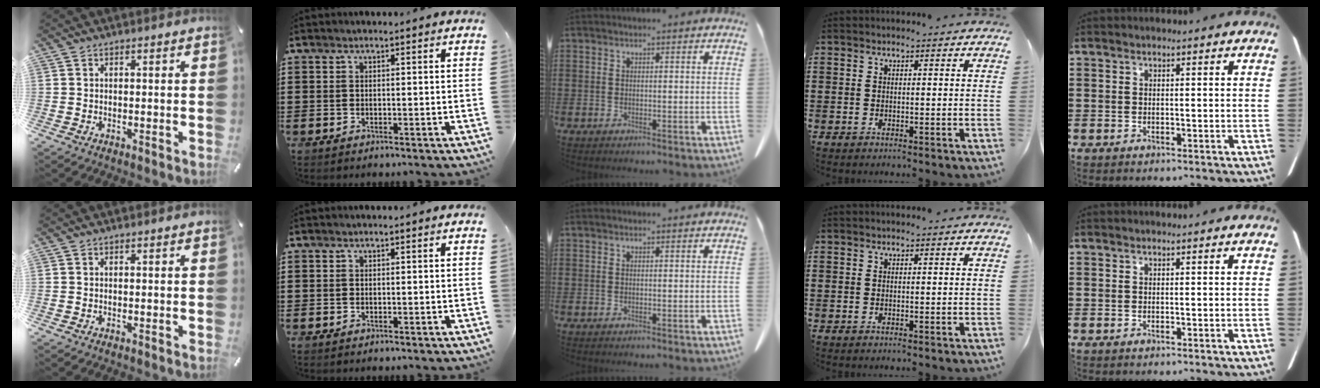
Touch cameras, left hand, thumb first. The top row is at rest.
{}